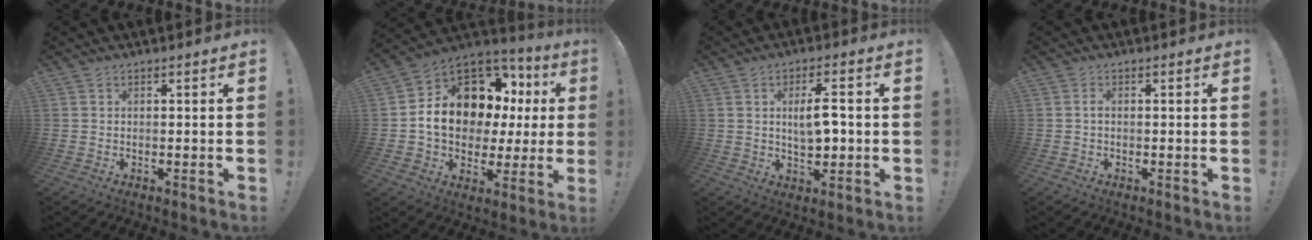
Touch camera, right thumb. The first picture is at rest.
{"total": 14.8, "force": [3.7, 10.9, 9.4], "torque": [-0.147, -0.020, 0.083]}
{"total": 7.4, "force": [0.5, 2.9, 6.8], "torque": [-0.102, 0.002, 0.007]}
{"total": 0.9, "force": [-0.5, 0.6, 0.5], "torque": [-0.017, 0.007, -0.008]}